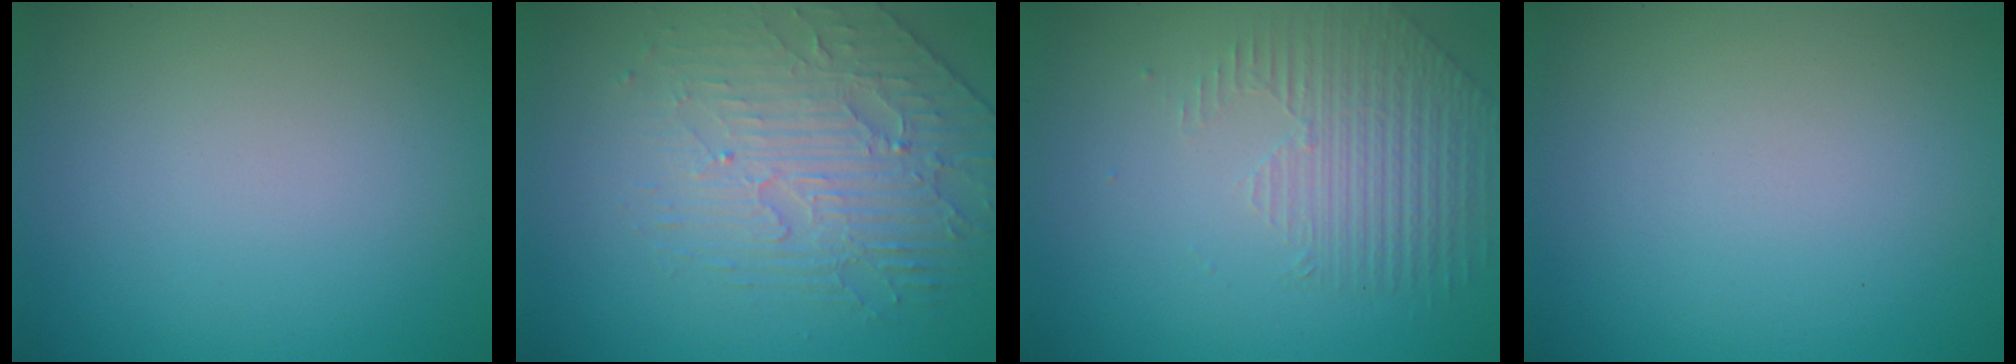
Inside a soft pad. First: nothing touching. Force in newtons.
{"total": 4.1, "press": 3.7, "slide": 1.8}
{"total": 1.7, "press": 1.3, "slide": 1.1}
{"total": 0.0}